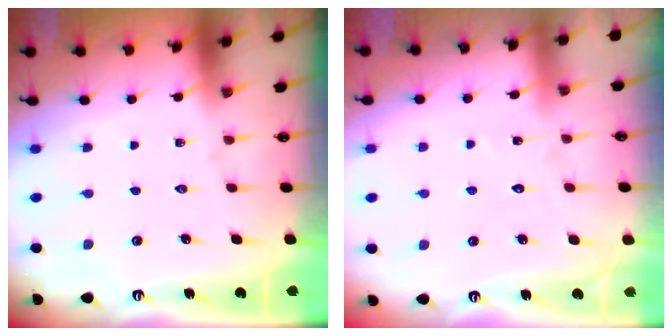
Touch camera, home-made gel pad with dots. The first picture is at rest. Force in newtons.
{"total": 6.2, "press": 6.1, "slide": 0.6}